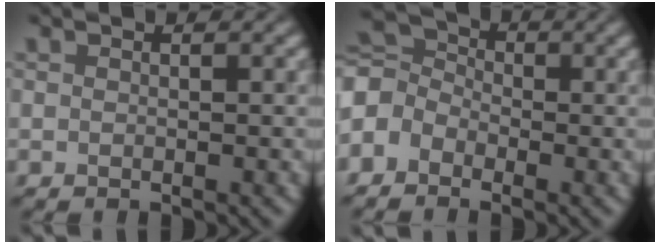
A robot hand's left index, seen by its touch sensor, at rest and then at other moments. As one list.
[{"total": 3.7, "force": [-1.6, 3.0, 1.5], "torque": [-0.037, 0.011, -0.054]}]